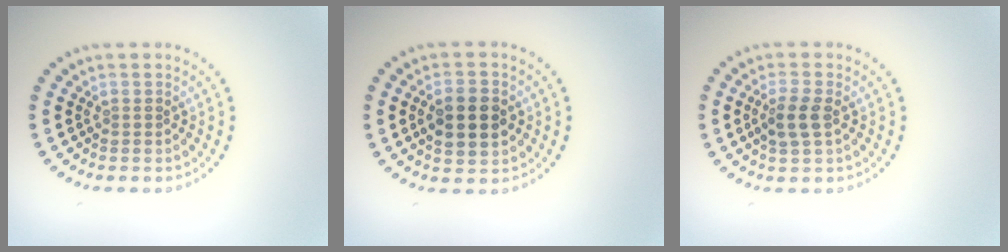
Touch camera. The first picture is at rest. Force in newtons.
{"total": 4.3, "press": 4.3, "slide": 0.3}
{"total": 2.4, "press": 2.3, "slide": 0.5}